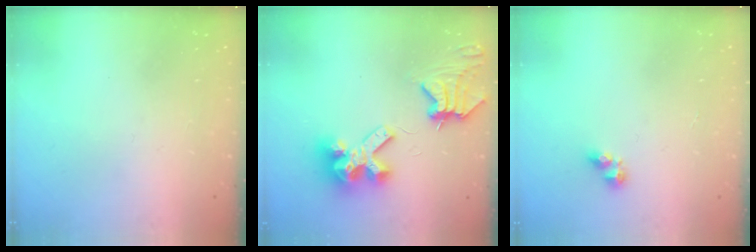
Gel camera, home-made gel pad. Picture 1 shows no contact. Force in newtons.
{"total": 11.6, "press": 11.5, "slide": 0.9}
{"total": 6.1, "press": 6.1, "slide": 0.7}